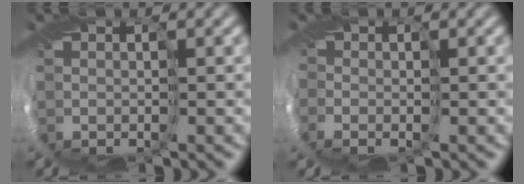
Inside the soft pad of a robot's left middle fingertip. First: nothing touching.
{"total": 1.3, "force": [-0.7, 0.9, 0.7], "torque": [-0.012, -0.009, -0.020]}